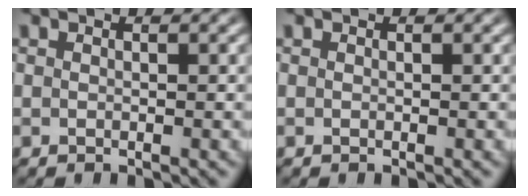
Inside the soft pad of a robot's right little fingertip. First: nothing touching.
{"total": 0.0}